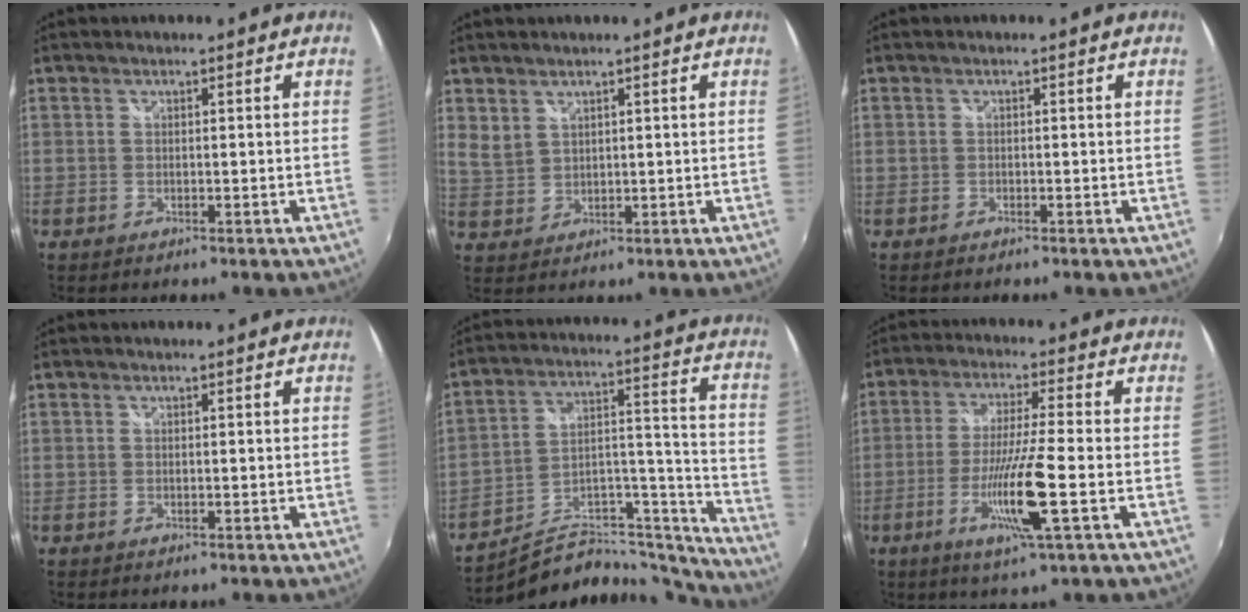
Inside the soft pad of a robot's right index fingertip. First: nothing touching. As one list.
[{"total": 3.3, "force": [2.4, 2.0, 1.1], "torque": [-0.019, 0.000, 0.054]}, {"total": 0.7, "force": [-0.5, 0.4, 0.1], "torque": [-0.007, -0.004, -0.012]}, {"total": 0.0}, {"total": 20.0, "force": [-18.9, 5.4, 3.8], "torque": [-0.029, 0.080, -0.278]}, {"total": 10.9, "force": [-3.7, -0.7, 10.2], "torque": [-0.204, -0.019, -0.067]}]